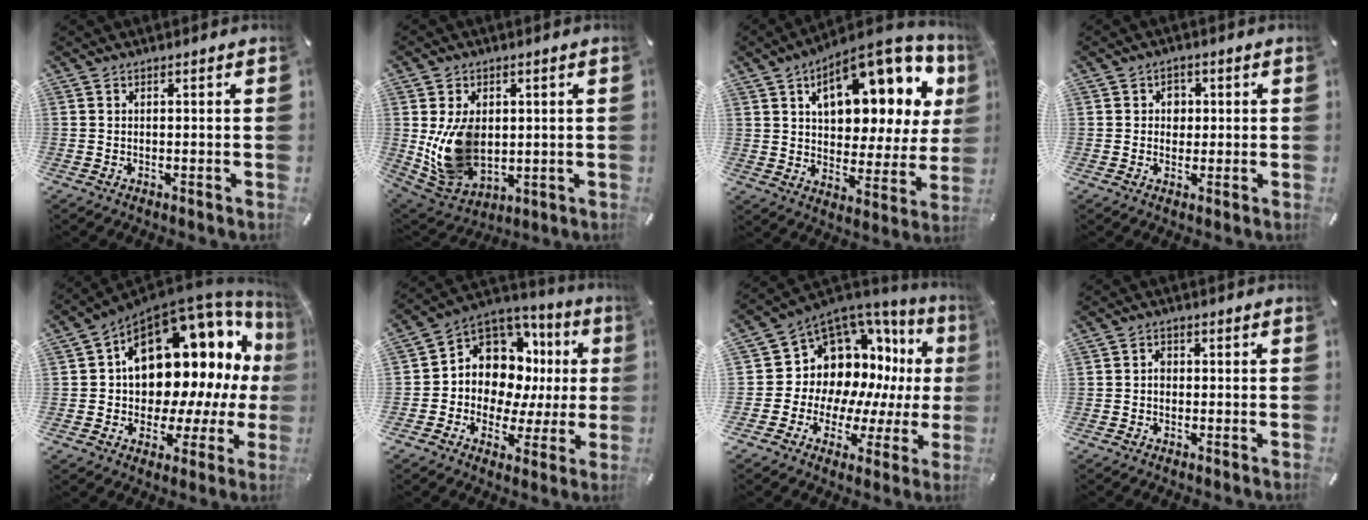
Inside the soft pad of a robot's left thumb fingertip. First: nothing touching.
{"total": 13.4, "force": [0.6, 10.3, 8.6], "torque": [-0.170, -0.005, 0.017]}
{"total": 19.0, "force": [9.8, 9.9, 13.0], "torque": [-0.180, -0.058, 0.162]}
{"total": 4.1, "force": [0.3, 3.8, 1.5], "torque": [-0.013, -0.002, -0.001]}
{"total": 17.9, "force": [6.5, 11.7, 11.8], "torque": [-0.184, -0.071, 0.112]}
{"total": 11.0, "force": [3.2, 9.5, 4.4], "torque": [-0.077, -0.048, 0.067]}
{"total": 12.4, "force": [4.5, 10.6, 4.6], "torque": [-0.069, -0.075, 0.101]}
{"total": 1.7, "force": [-0.3, 1.4, 0.9], "torque": [-0.018, 0.005, -0.008]}